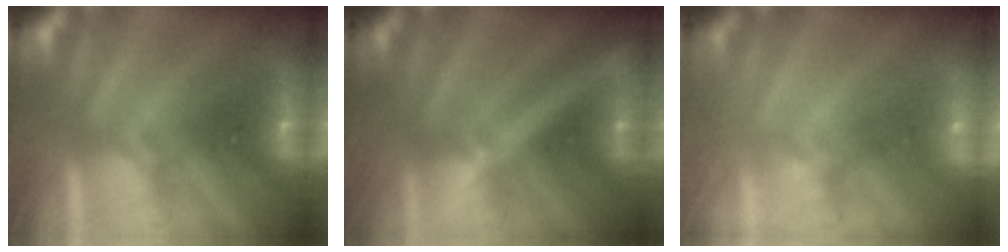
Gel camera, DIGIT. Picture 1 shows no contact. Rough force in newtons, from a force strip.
{"total": 2.5}
{"total": 2.6}